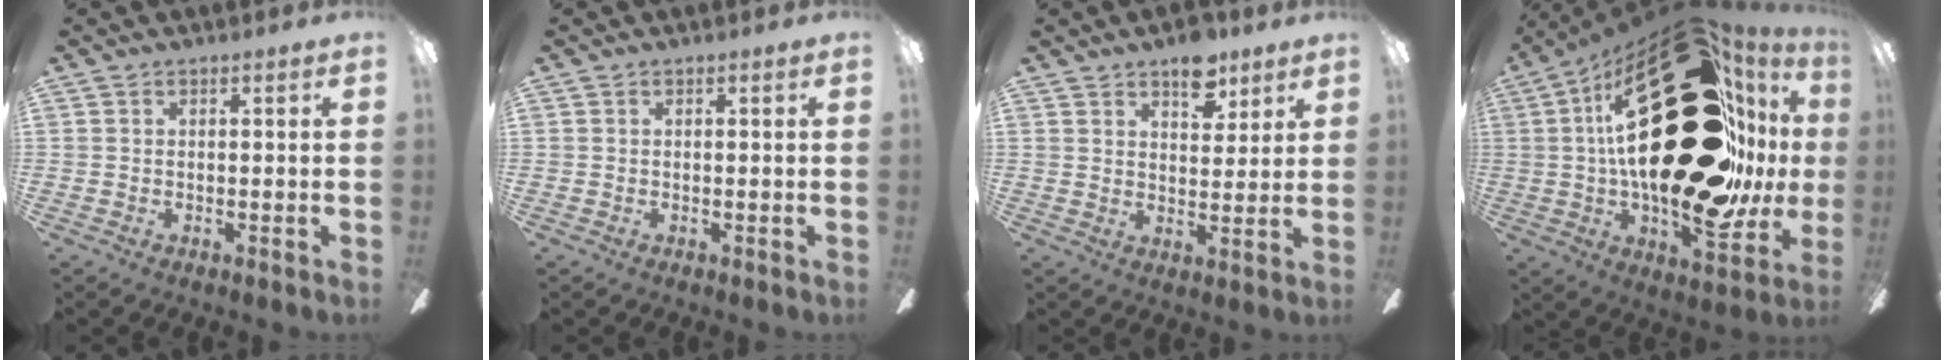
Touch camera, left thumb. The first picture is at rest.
{"total": 0.0}
{"total": 8.1, "force": [5.6, 4.1, 4.1], "torque": [-0.030, -0.031, 0.092]}
{"total": 47.4, "force": [9.1, 22.4, 40.8], "torque": [-0.556, -0.074, 0.218]}